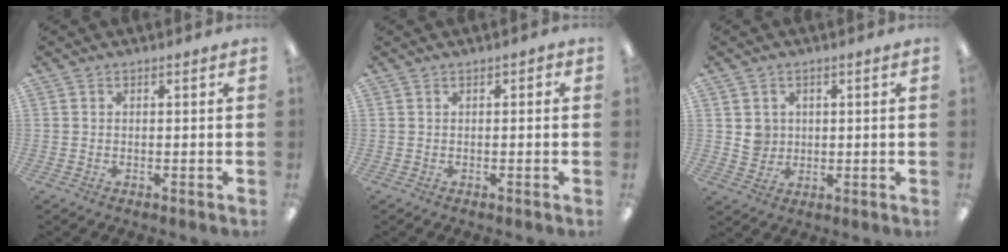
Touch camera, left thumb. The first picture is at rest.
{"total": 0.7, "force": [-0.2, 0.5, 0.4], "torque": [-0.008, 0.002, -0.004]}
{"total": 4.3, "force": [0.9, 4.2, 0.7], "torque": [-0.001, -0.001, 0.013]}